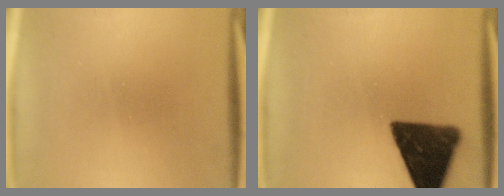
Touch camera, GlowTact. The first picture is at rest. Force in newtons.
{"total": 13.5}